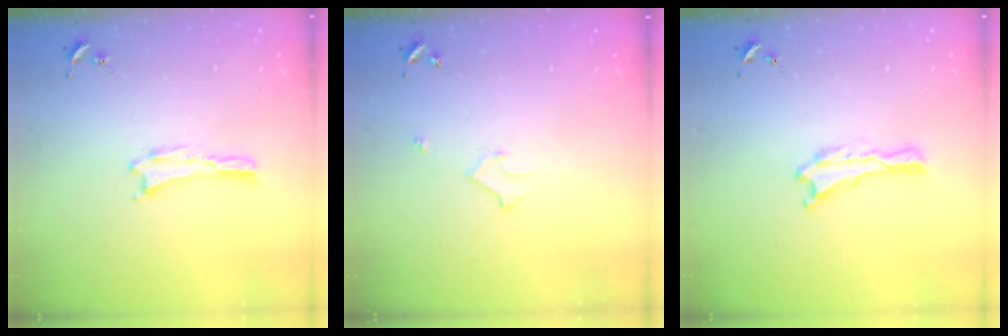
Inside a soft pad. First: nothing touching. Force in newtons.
{"total": 2.2, "press": 2.2, "slide": 0.2}
{"total": 0.0}